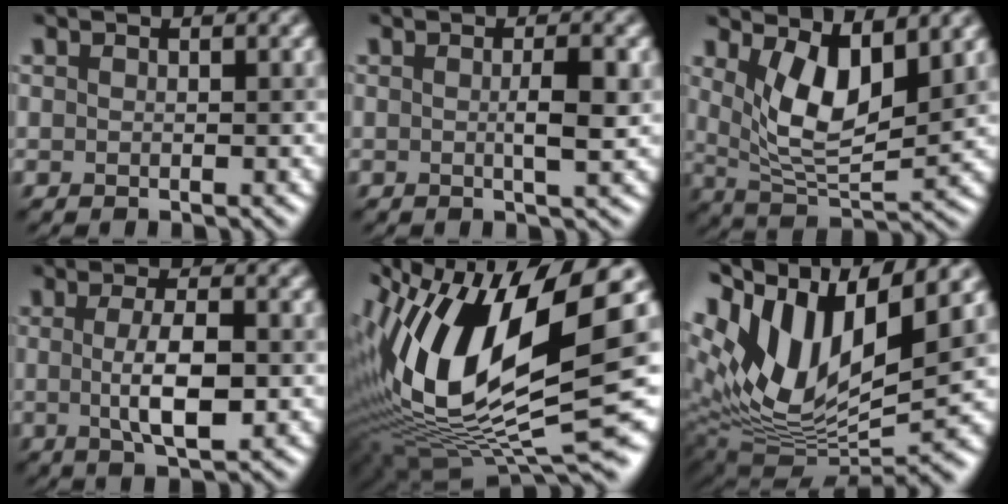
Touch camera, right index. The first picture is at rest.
{"total": 2.4, "force": [0.0, 0.3, 2.4], "torque": [-0.041, -0.001, -0.001]}
{"total": 6.5, "force": [2.4, 2.7, 5.4], "torque": [-0.107, -0.015, 0.052]}
{"total": 4.7, "force": [-0.1, 1.3, 4.5], "torque": [-0.091, 0.000, -0.003]}
{"total": 15.5, "force": [3.1, 5.8, 14.0], "torque": [-0.283, 0.005, 0.054]}
{"total": 13.8, "force": [5.8, 5.9, 11.0], "torque": [-0.222, 0.015, 0.109]}